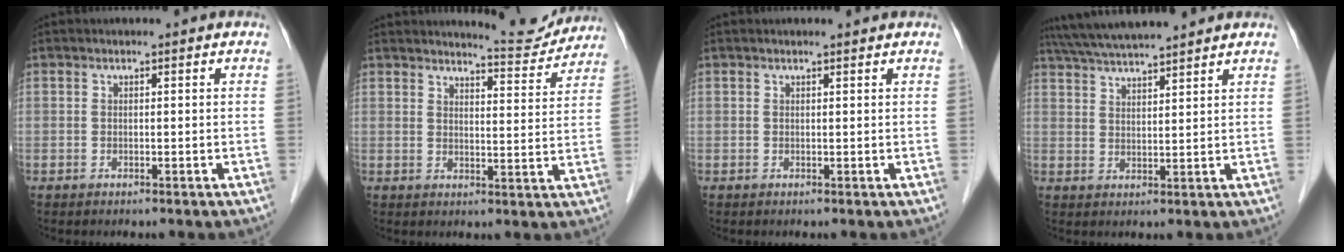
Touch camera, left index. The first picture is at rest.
{"total": 6.9, "force": [6.8, 0.3, 0.3], "torque": [-0.009, -0.021, 0.084]}
{"total": 0.9, "force": [0.8, -0.1, 0.2], "torque": [-0.008, 0.002, 0.013]}
{"total": 10.7, "force": [9.7, 0.3, 4.6], "torque": [-0.085, 0.033, 0.153]}